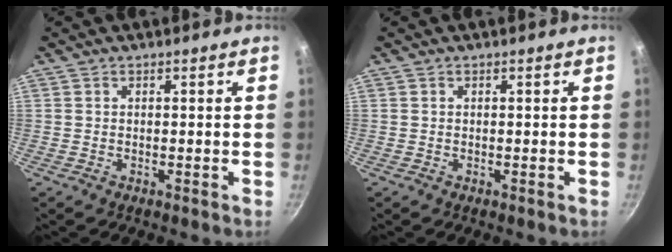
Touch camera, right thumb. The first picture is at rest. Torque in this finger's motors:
{"motor_torque": [-0.25, 0.02, 0.12, 0.09, -0.07]}